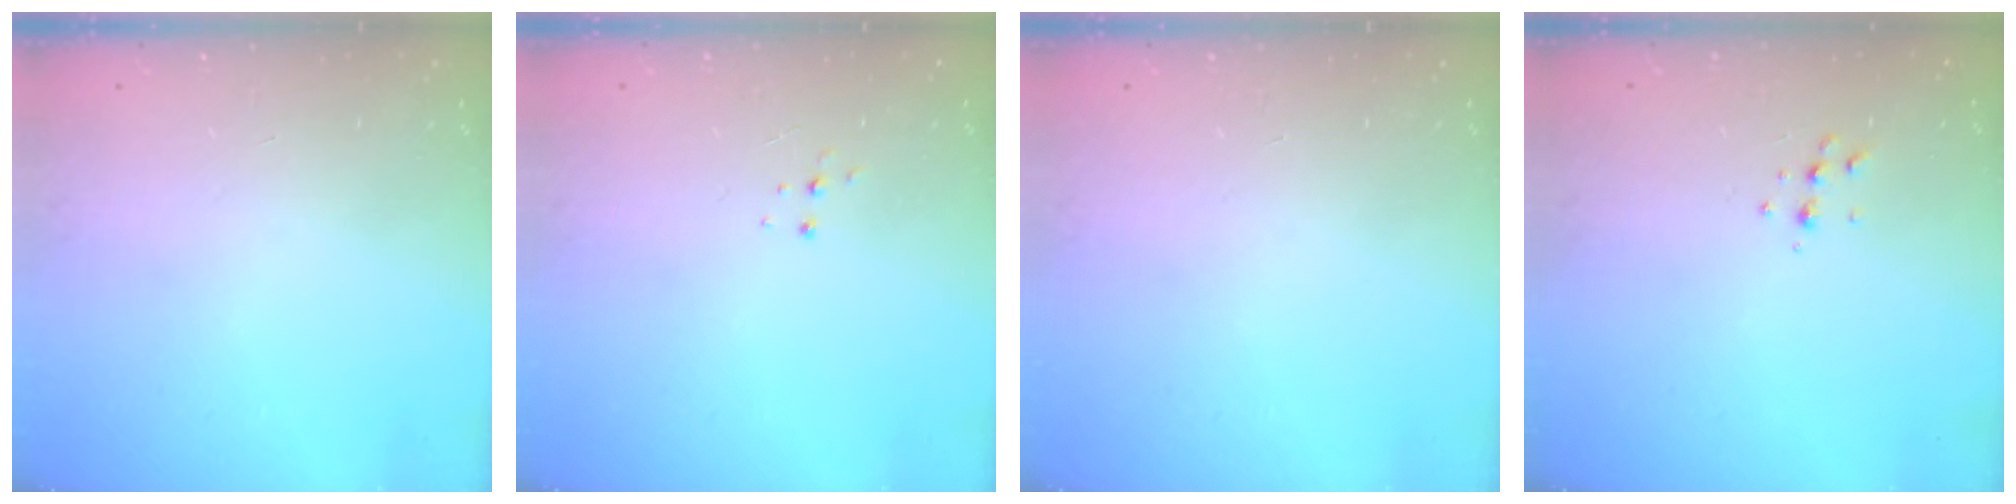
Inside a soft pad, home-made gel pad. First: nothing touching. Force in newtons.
{"total": 4.2, "press": 4.2, "slide": 0.5}
{"total": 0.0}
{"total": 4.7, "press": 4.6, "slide": 0.9}